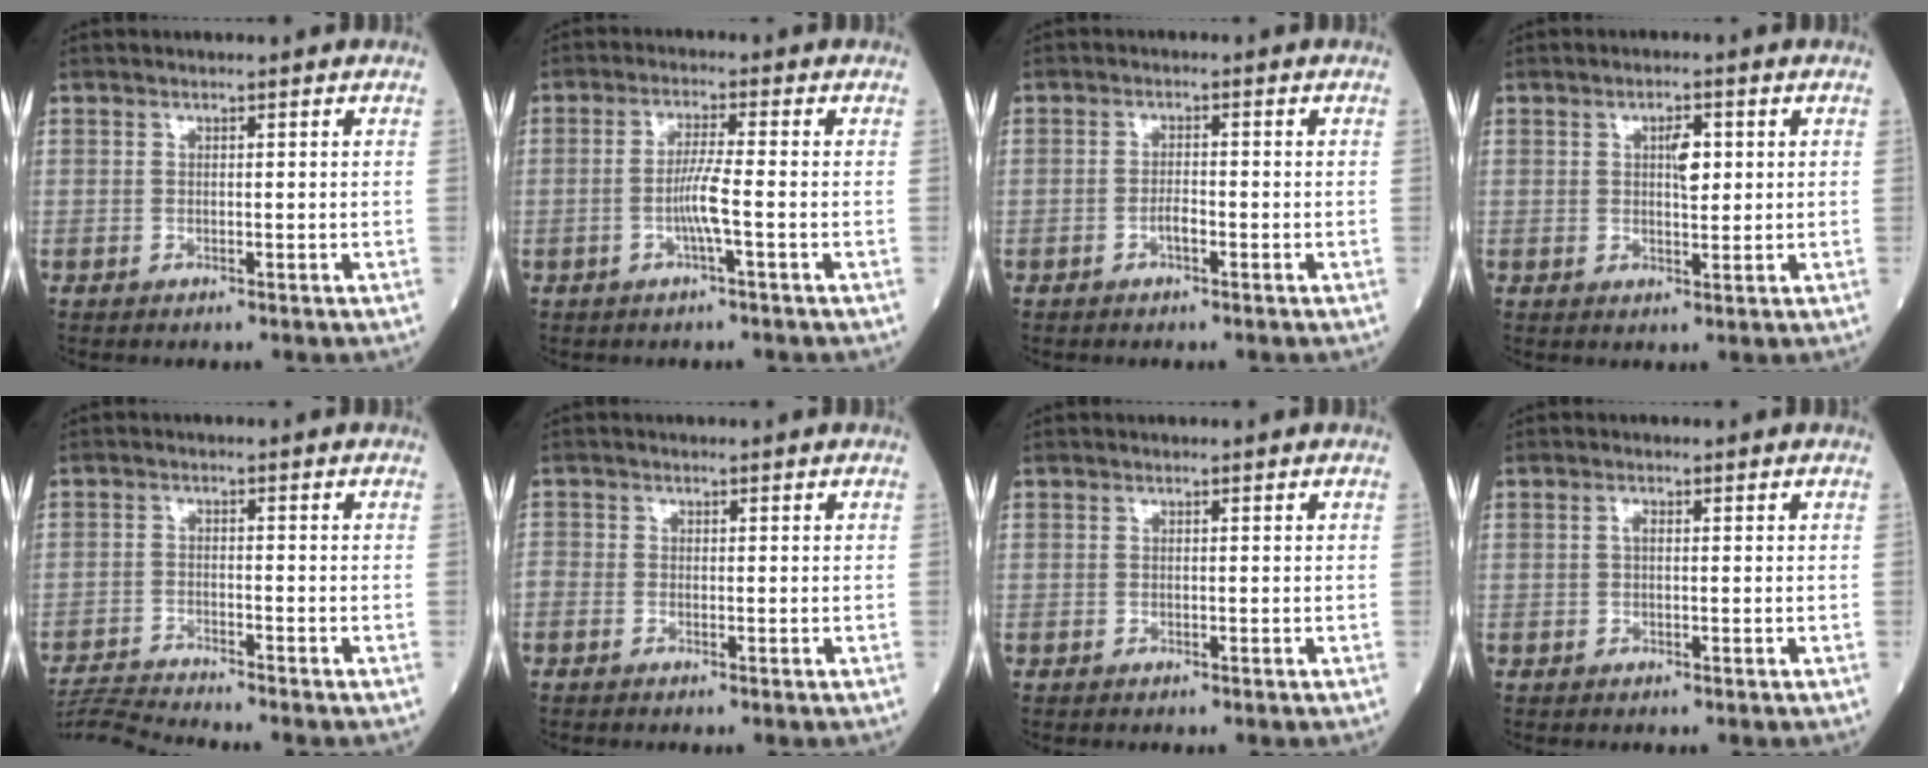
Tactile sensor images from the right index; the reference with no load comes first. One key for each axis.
{"total": 4.2, "fx": -1.2, "fy": -0.5, "fz": 4.0, "tx": -0.081, "ty": 0.001, "tz": -0.026}
{"total": 1.7, "fx": -0.9, "fy": 0.5, "fz": 1.4, "tx": -0.024, "ty": 0.004, "tz": -0.016}
{"total": 3.2, "fx": 0.8, "fy": 1.2, "fz": 2.9, "tx": -0.047, "ty": 0.003, "tz": 0.013}
{"total": 6.5, "fx": -6.1, "fy": -2.1, "fz": 0.5, "tx": -0.013, "ty": -0.012, "tz": -0.113}
{"total": 1.5, "fx": -0.6, "fy": 1.2, "fz": 0.8, "tx": -0.026, "ty": 0.003, "tz": -0.014}
{"total": 0.0}
{"total": 0.9, "fx": 0.1, "fy": 0.4, "fz": 0.8, "tx": -0.017, "ty": 0.002, "tz": 0.000}